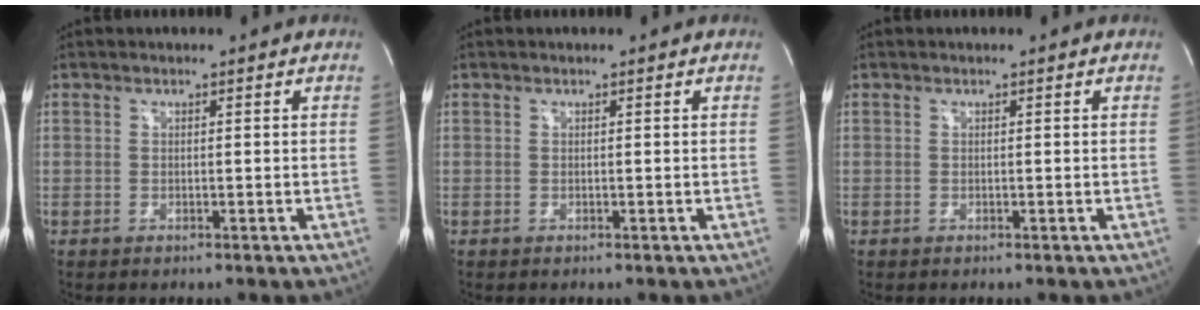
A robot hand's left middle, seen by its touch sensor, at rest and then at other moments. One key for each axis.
{"total": 0.0}
{"total": 0.0}